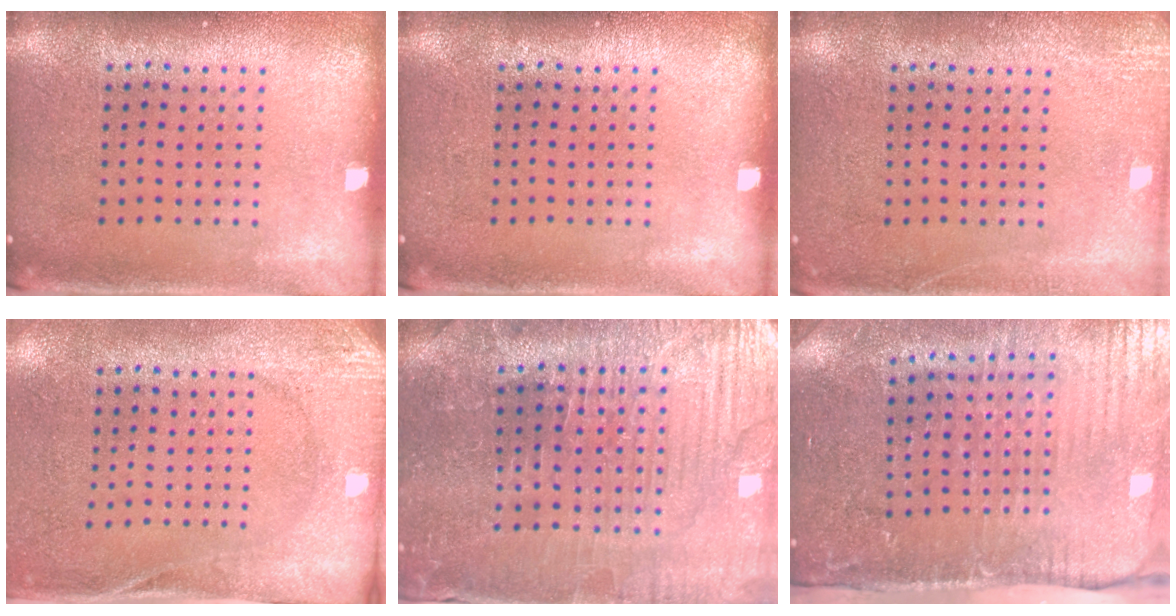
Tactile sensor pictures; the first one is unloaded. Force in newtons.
{"total": 0.0}
{"total": 2.5, "press": 2.4, "slide": 0.3}
{"total": 2.7, "press": 2.1, "slide": 1.7}
{"total": 3.7, "press": 3.7, "slide": 0.4}
{"total": 4.4, "press": 3.7, "slide": 2.4}